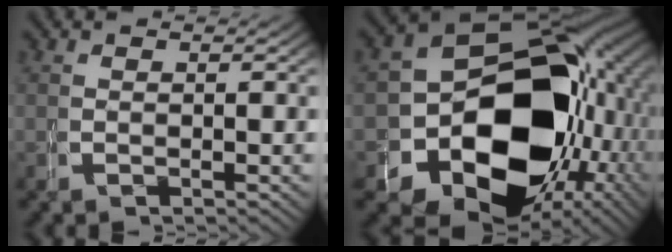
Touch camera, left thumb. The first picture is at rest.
{"total": 26.5, "force": [-3.4, 19.1, 18.1], "torque": [-0.305, -0.084, -0.033]}